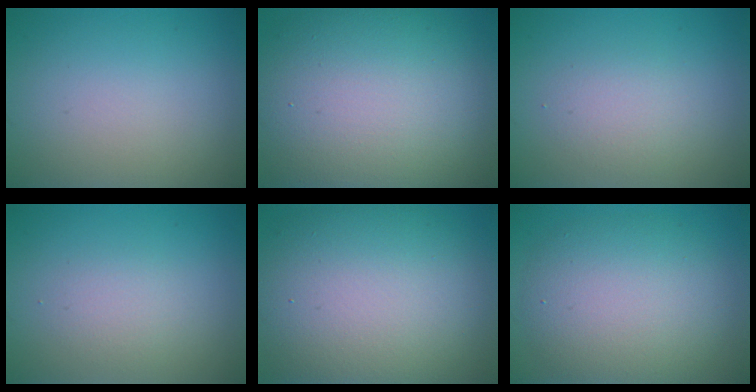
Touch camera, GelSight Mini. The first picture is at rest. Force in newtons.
{"total": 14.7, "press": 14.7, "slide": 1.4}
{"total": 2.1, "press": 2.1, "slide": 0.1}
{"total": 1.7, "press": 1.7, "slide": 0.2}
{"total": 13.5, "press": 13.4, "slide": 1.2}
{"total": 7.1, "press": 7.1, "slide": 0.4}